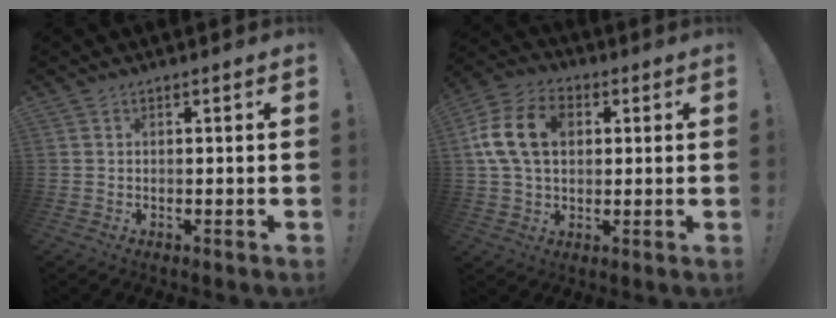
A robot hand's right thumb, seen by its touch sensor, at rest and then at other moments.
{"total": 15.1, "force": [3.1, 10.6, 10.2], "torque": [-0.197, 0.008, 0.058]}